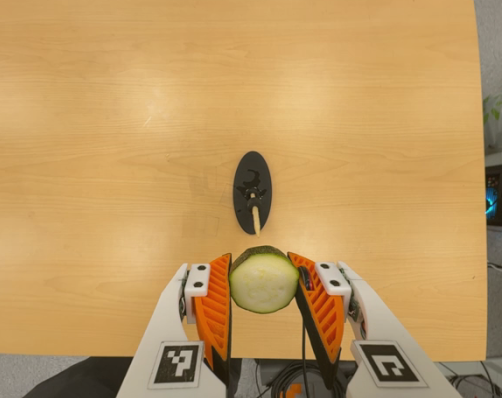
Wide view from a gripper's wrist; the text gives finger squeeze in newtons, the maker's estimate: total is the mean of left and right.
{"total": 8.9, "left": 8.0, "right": 9.8}